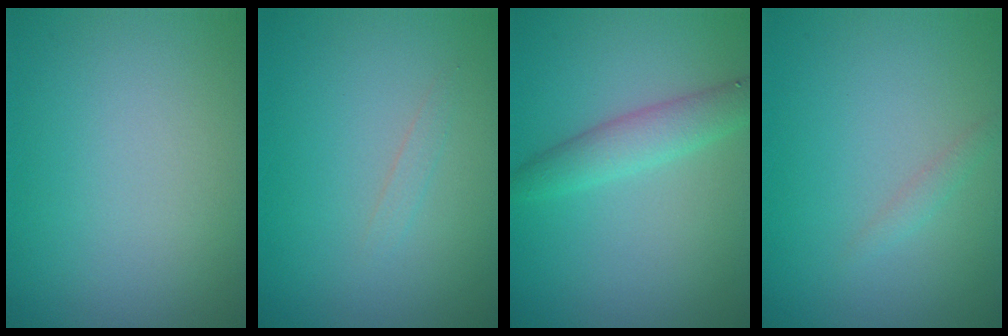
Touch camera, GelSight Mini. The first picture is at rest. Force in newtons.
{"total": 0.6, "press": 0.6, "slide": 0.0}
{"total": 2.8, "press": 2.8, "slide": 0.2}
{"total": 0.7, "press": 0.7, "slide": 0.0}